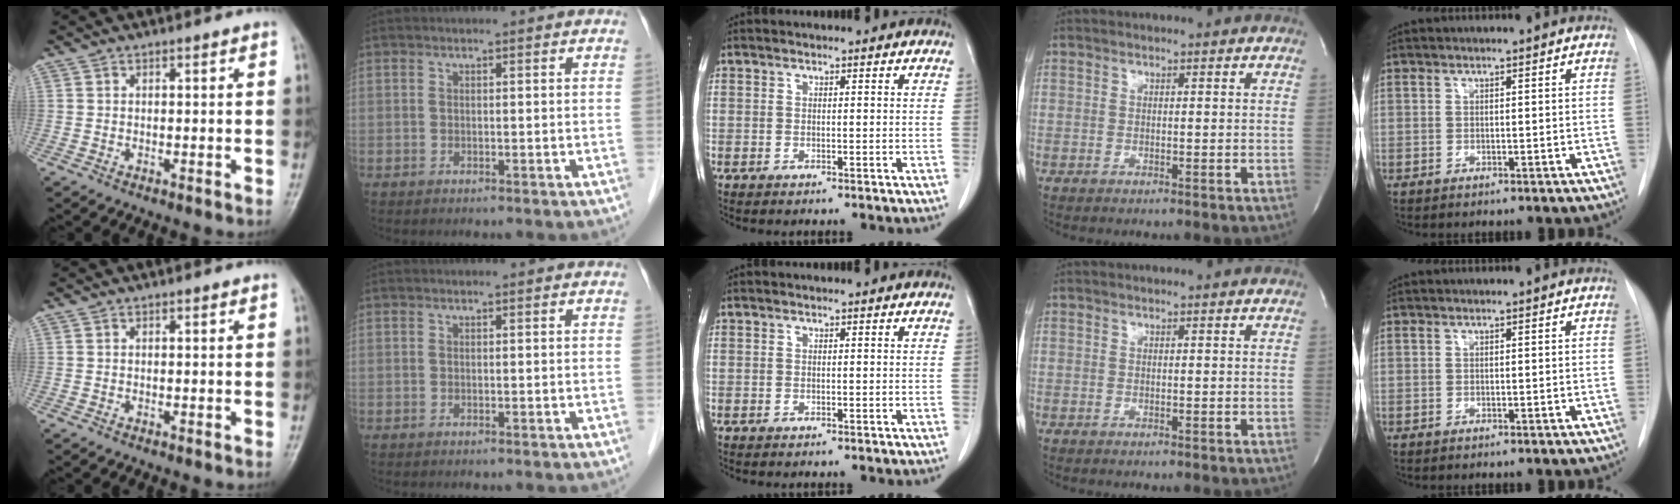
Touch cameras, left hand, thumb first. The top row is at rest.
{}